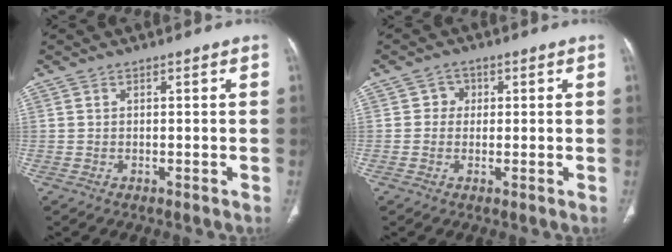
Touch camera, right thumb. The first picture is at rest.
{"total": 2.4, "force": [0.4, 2.2, 0.6], "torque": [0.009, 0.005, -0.001]}